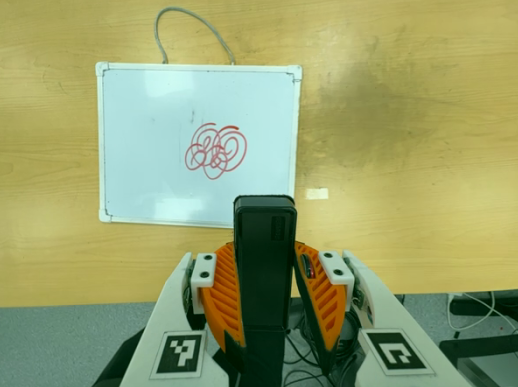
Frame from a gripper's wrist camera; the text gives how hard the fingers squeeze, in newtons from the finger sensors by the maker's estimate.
{"total": 3.8, "left": 2.4, "right": 5.3}